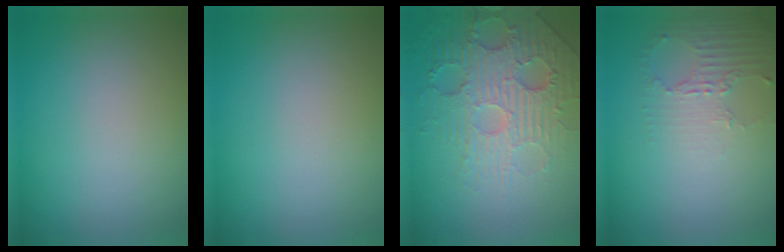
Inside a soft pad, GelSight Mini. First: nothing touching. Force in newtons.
{"total": 0.0}
{"total": 5.6, "press": 4.7, "slide": 3.0}
{"total": 2.3, "press": 1.8, "slide": 1.6}